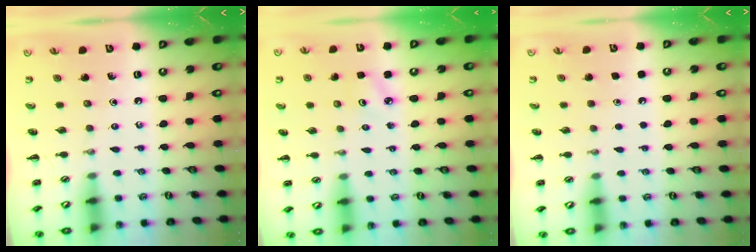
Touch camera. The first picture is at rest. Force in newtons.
{"total": 3.2, "press": 3.0, "slide": 1.0}
{"total": 1.7, "press": 1.7, "slide": 0.1}